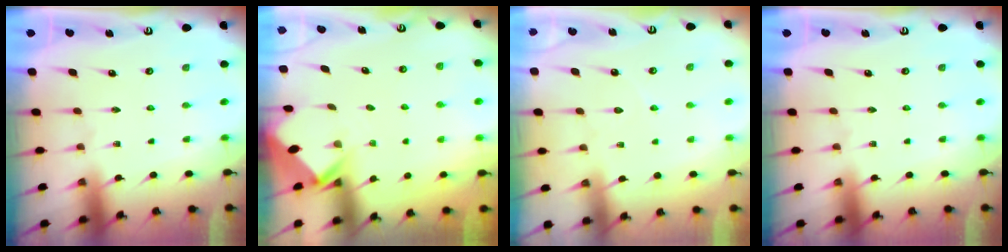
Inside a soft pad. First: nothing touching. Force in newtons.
{"total": 2.2, "press": 2.2, "slide": 0.1}
{"total": 2.7, "press": 2.7, "slide": 0.3}
{"total": 0.0}